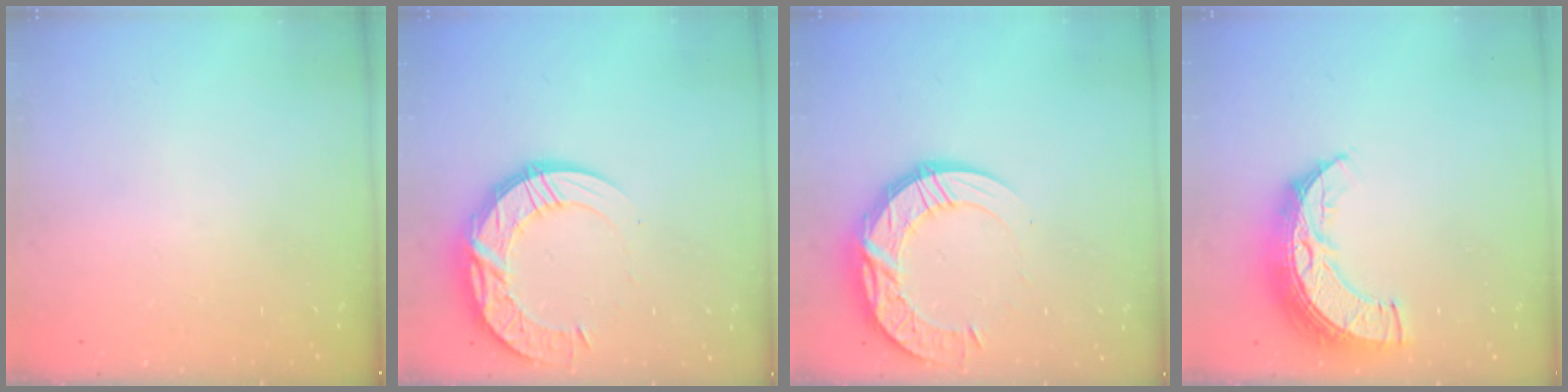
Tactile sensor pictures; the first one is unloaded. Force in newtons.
{"total": 19.5, "press": 19.4, "slide": 1.5}
{"total": 19.5, "press": 19.4, "slide": 1.5}
{"total": 12.3, "press": 12.3, "slide": 0.9}